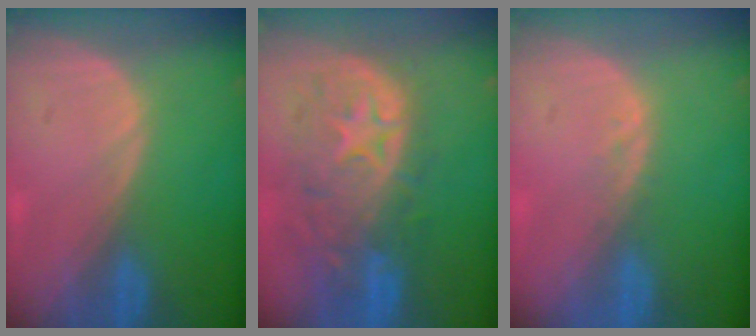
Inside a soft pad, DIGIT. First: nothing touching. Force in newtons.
{"total": 11.1, "press": 9.8, "slide": 5.2}
{"total": 1.0, "press": 1.0, "slide": 0.2}